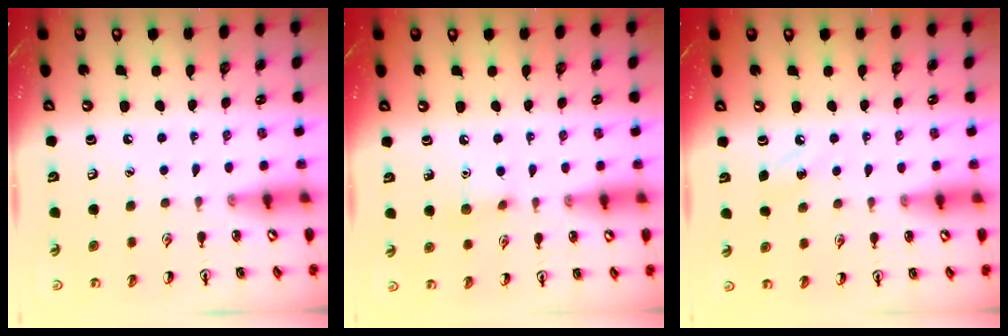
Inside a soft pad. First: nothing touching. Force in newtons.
{"total": 6.2, "press": 5.9, "slide": 1.9}
{"total": 5.0, "press": 4.6, "slide": 1.8}